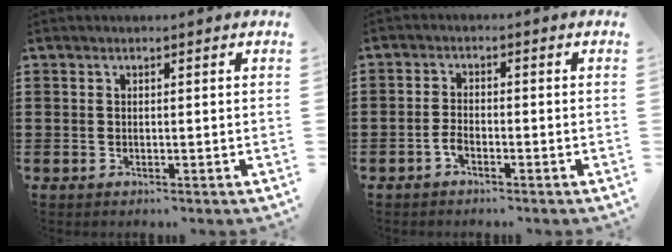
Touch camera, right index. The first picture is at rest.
{"total": 2.1, "force": [-1.3, 0.8, 1.5], "torque": [-0.039, -0.005, -0.026]}